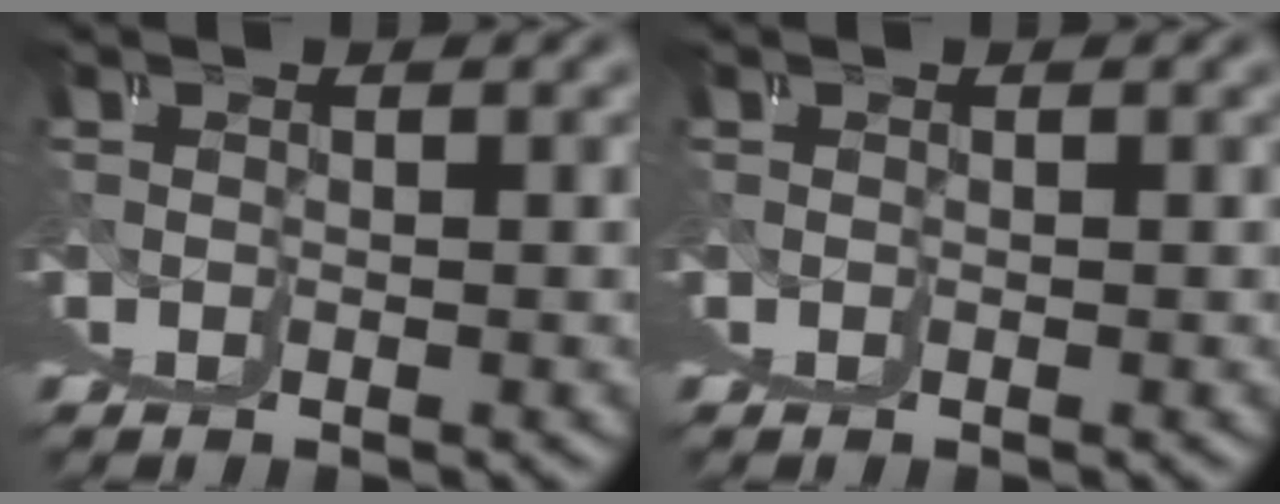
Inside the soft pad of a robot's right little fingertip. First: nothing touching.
{"total": 0.0}